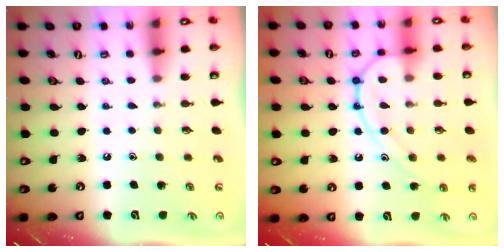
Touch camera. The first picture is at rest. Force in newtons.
{"total": 12.6, "press": 12.6, "slide": 0.5}